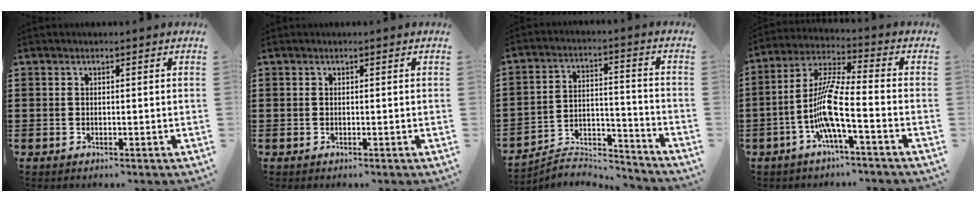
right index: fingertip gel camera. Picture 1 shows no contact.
{"total": 0.0}
{"total": 6.2, "force": [-6.0, 1.1, 1.0], "torque": [-0.021, 0.009, -0.120]}
{"total": 9.4, "force": [-3.5, 0.9, 8.6], "torque": [-0.192, -0.015, -0.072]}